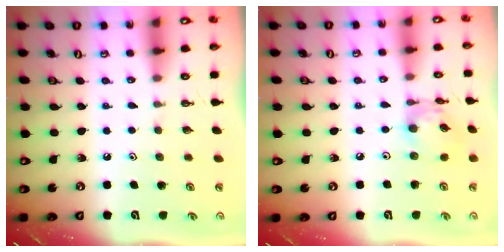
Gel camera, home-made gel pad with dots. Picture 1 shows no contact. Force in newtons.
{"total": 11.6, "press": 11.6, "slide": 0.9}